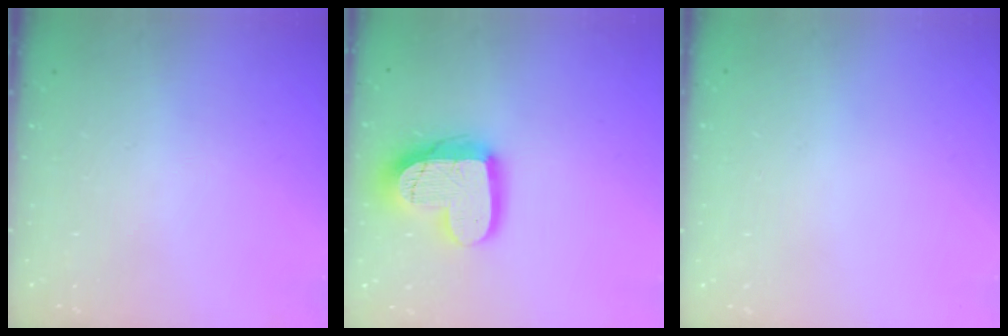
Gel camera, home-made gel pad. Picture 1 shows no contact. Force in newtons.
{"total": 18.8, "press": 18.7, "slide": 1.8}
{"total": 0.0}